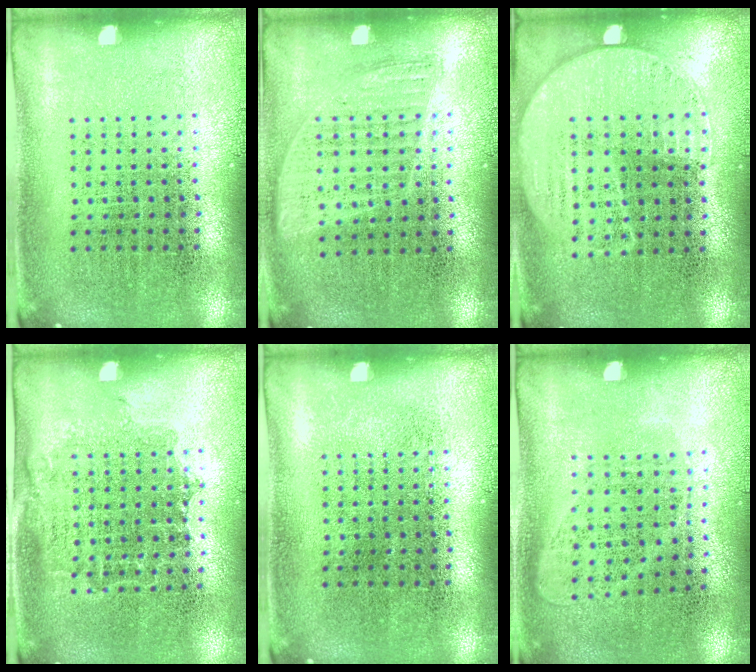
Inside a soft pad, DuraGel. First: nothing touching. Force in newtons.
{"total": 0.8, "press": 0.8, "slide": 0.3}
{"total": 1.1, "press": 1.0, "slide": 0.5}
{"total": 1.1, "press": 0.9, "slide": 0.5}
{"total": 0.0}
{"total": 1.0, "press": 0.9, "slide": 0.4}